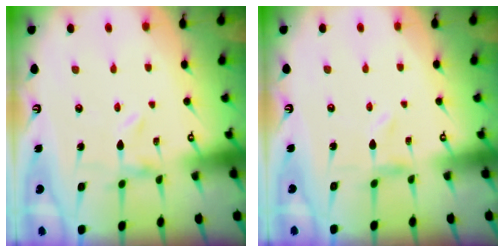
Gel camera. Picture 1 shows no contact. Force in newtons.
{"total": 0.0}